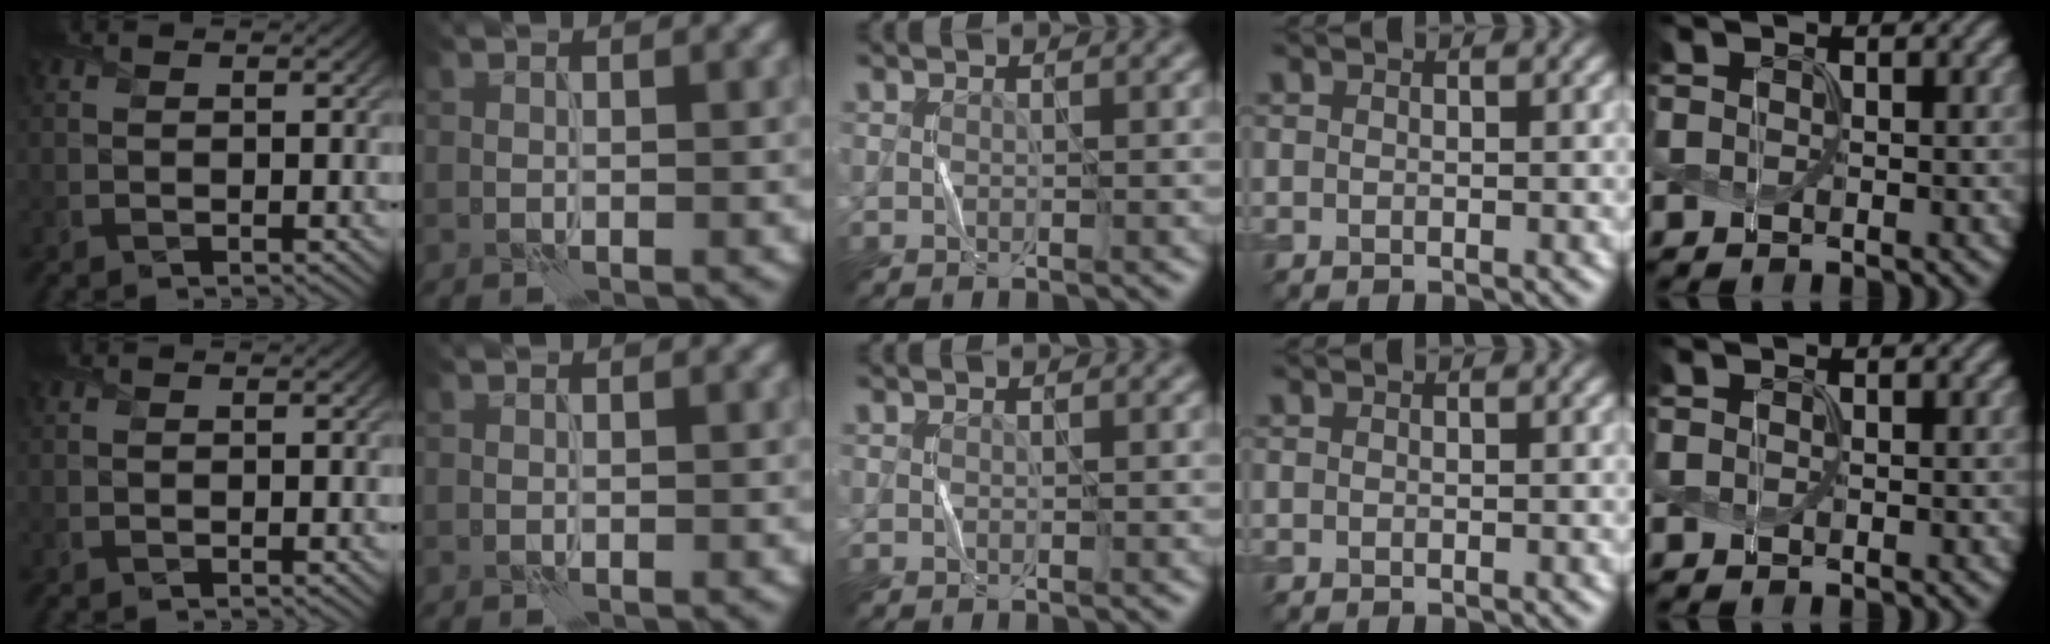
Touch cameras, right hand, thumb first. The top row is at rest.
{}